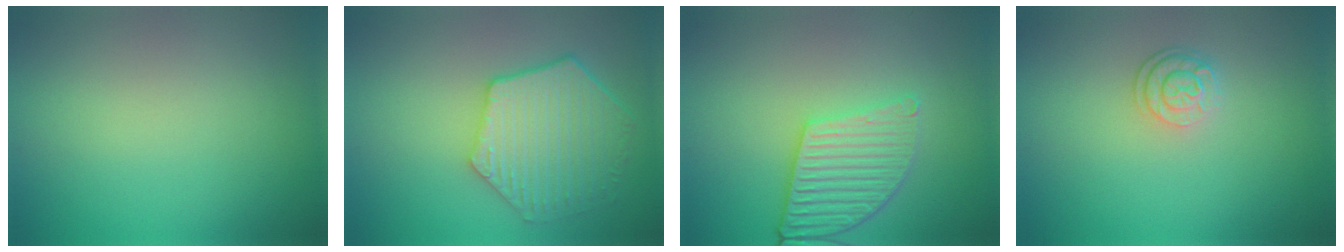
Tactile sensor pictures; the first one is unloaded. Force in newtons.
{"total": 5.3, "press": 4.9, "slide": 2.0}
{"total": 4.8, "press": 3.8, "slide": 3.0}
{"total": 2.5, "press": 1.9, "slide": 1.6}